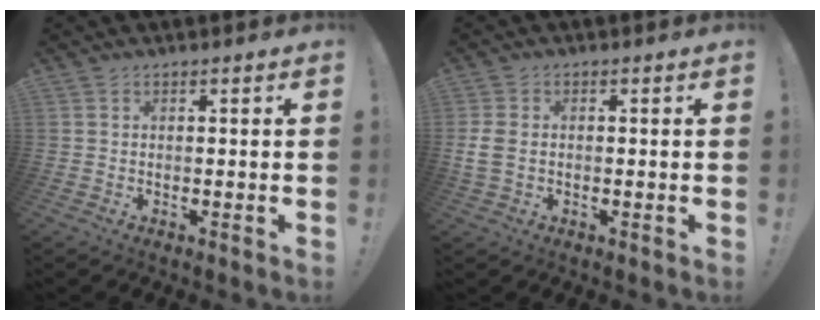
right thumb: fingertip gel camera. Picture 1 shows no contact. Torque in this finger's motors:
{"motor_torque": [-0.20, 0.04, 0.52, -0.42, 0.00]}